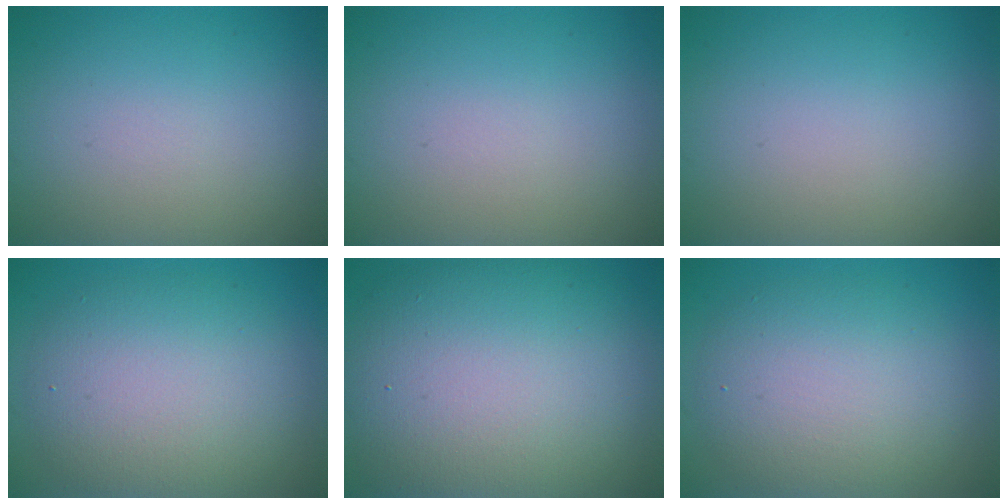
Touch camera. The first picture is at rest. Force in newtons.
{"total": 0.0}
{"total": 0.0}
{"total": 7.1, "press": 7.1, "slide": 0.5}
{"total": 14.1, "press": 14.1, "slide": 1.2}
{"total": 6.1, "press": 6.0, "slide": 0.6}